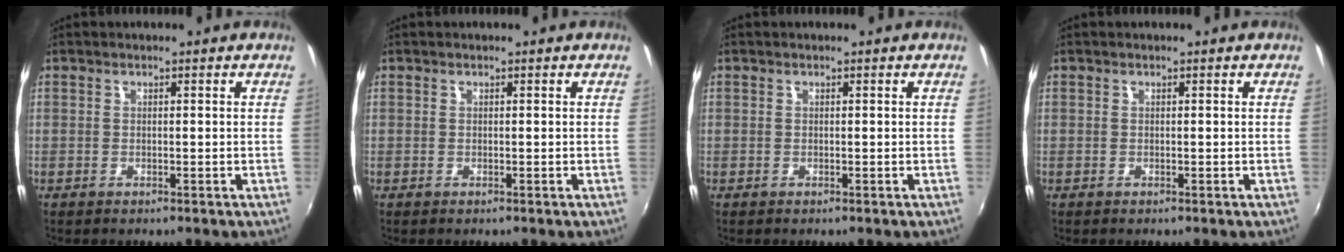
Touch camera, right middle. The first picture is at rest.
{"total": 0.0}
{"total": 0.0}
{"total": 0.0}